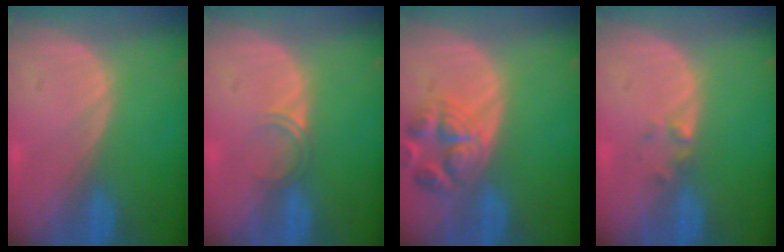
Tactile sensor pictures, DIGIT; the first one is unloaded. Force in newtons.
{"total": 1.8, "press": 1.5, "slide": 1.1}
{"total": 6.8, "press": 6.3, "slide": 2.6}
{"total": 1.4, "press": 1.2, "slide": 0.7}